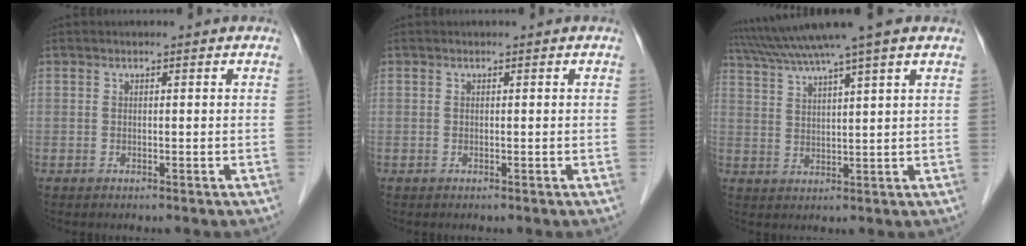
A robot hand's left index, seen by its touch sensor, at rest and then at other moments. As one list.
[{"total": 0.0}, {"total": 11.0, "force": [8.9, -1.3, 6.4], "torque": [-0.118, 0.031, 0.137]}]